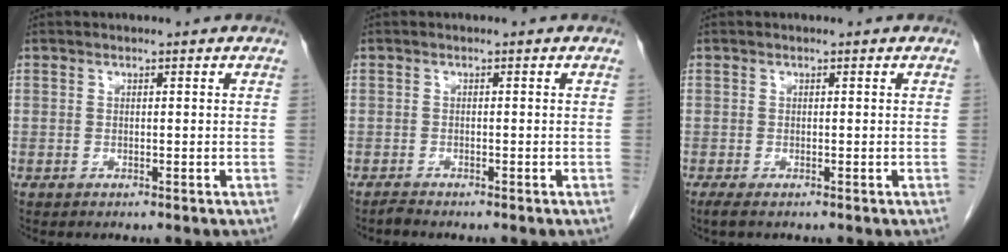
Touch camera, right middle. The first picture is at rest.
{"total": 0.8, "force": [-0.8, 0.0, 0.1], "torque": [-0.007, -0.002, -0.015]}
{"total": 1.3, "force": [-1.0, 0.2, 0.8], "torque": [-0.018, -0.006, -0.015]}